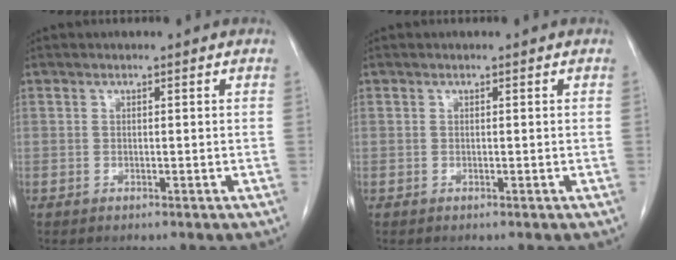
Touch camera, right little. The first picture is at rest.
{"total": 0.0}